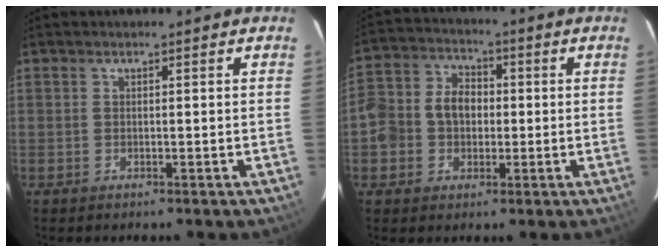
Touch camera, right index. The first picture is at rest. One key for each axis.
{"total": 9.6, "fx": -1.1, "fy": 8.3, "fz": 4.6, "tx": -0.107, "ty": 0.028, "tz": -0.021}